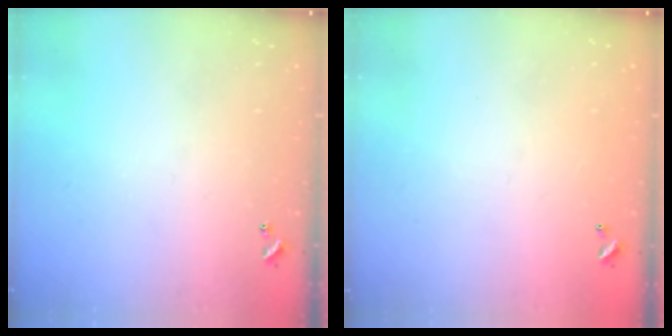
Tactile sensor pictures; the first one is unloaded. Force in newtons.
{"total": 2.9, "press": 2.9, "slide": 0.1}